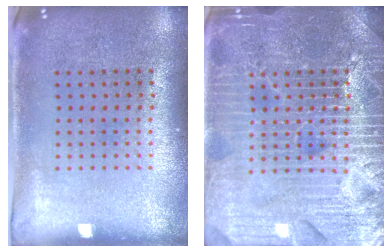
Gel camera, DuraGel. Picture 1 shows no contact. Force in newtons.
{"total": 6.8, "press": 6.7, "slide": 0.8}